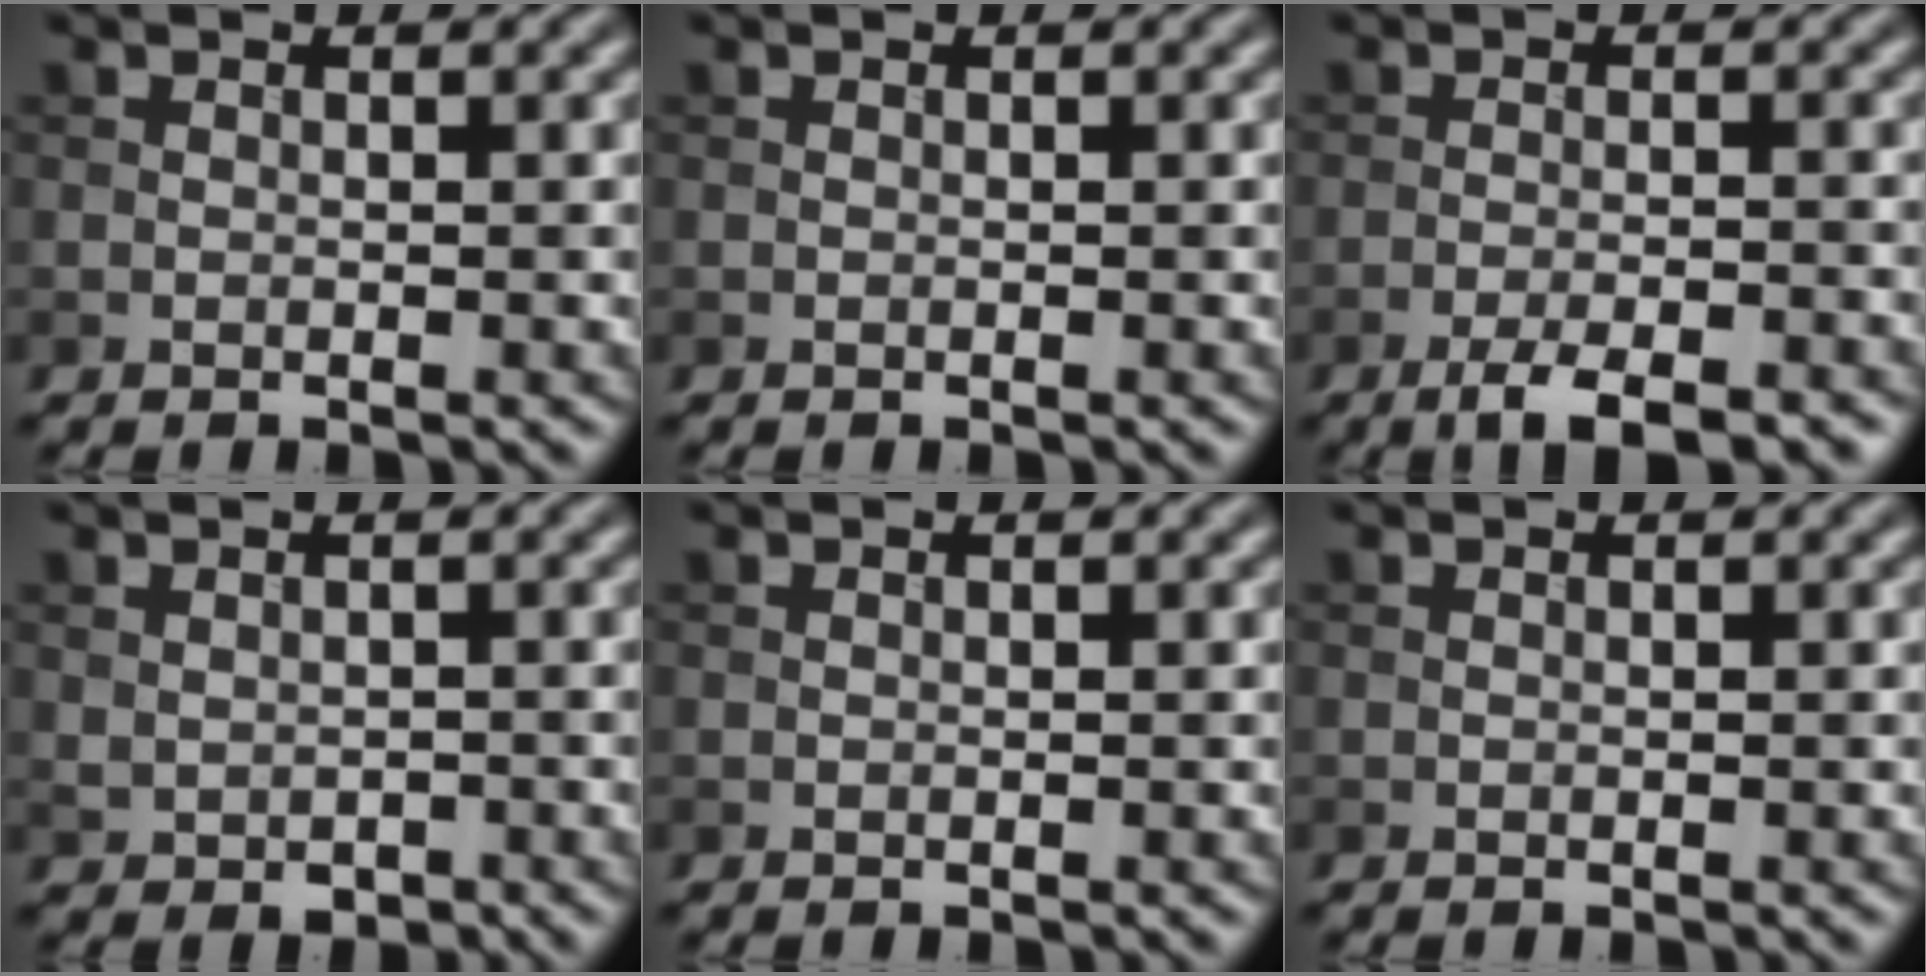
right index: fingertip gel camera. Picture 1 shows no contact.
{"total": 0.0}
{"total": 4.5, "force": [-3.1, 1.0, 3.0], "torque": [-0.053, -0.004, -0.050]}
{"total": 1.3, "force": [-0.3, 1.0, 0.8], "torque": [-0.016, -0.008, 0.000]}
{"total": 0.0}
{"total": 0.0}